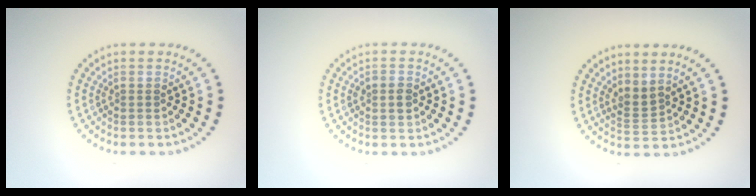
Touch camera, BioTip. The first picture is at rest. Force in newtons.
{"total": 1.4, "press": 1.4, "slide": 0.1}
{"total": 1.8, "press": 1.4, "slide": 1.1}